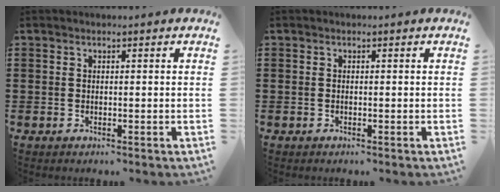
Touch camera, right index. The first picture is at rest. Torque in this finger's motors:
{"motor_torque": [0.11, -0.01, -0.02, -0.01]}